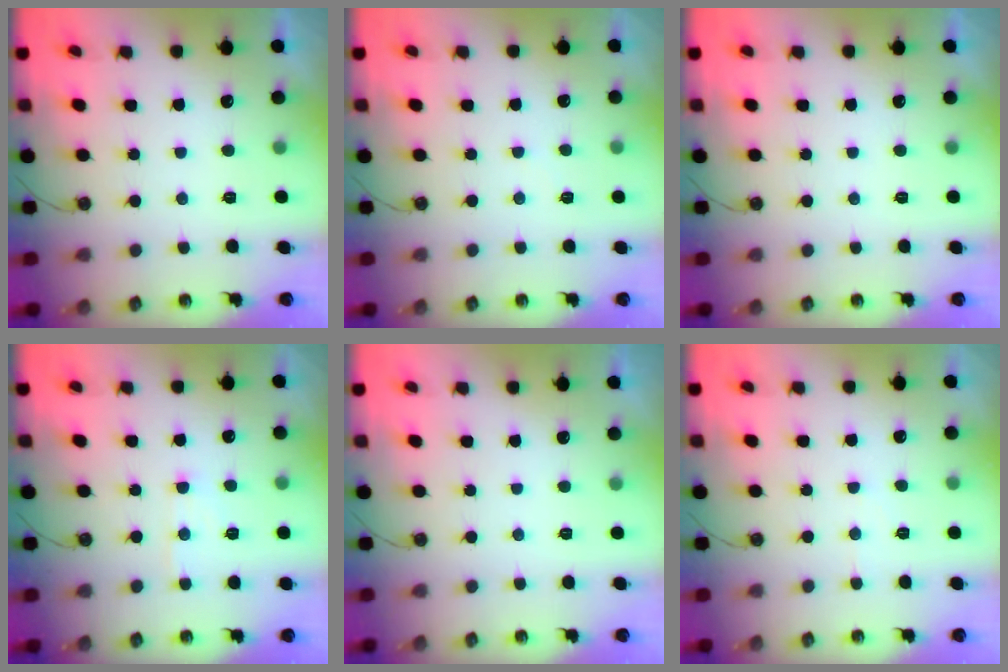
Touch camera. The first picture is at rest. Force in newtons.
{"total": 2.4, "press": 2.4, "slide": 0.4}
{"total": 0.0}
{"total": 6.2, "press": 6.2, "slide": 0.7}
{"total": 0.0}
{"total": 4.4, "press": 4.3, "slide": 0.7}